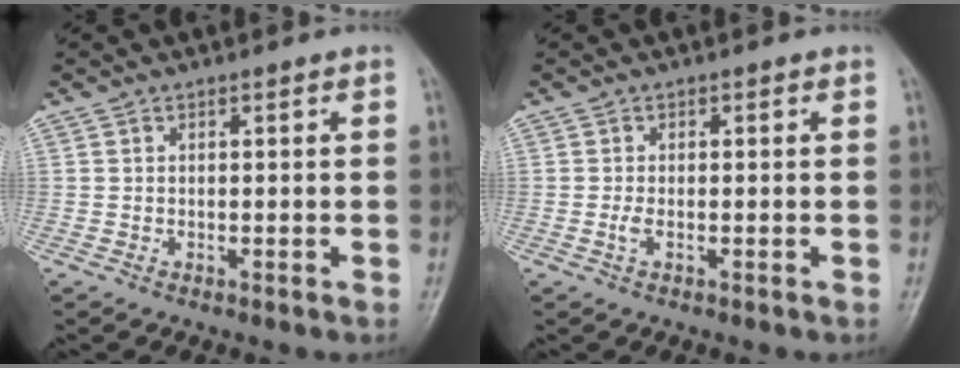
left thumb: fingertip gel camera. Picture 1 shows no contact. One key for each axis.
{"total": 1.2, "fx": -0.4, "fy": 0.4, "fz": 1.1, "tx": -0.026, "ty": -0.001, "tz": -0.008}